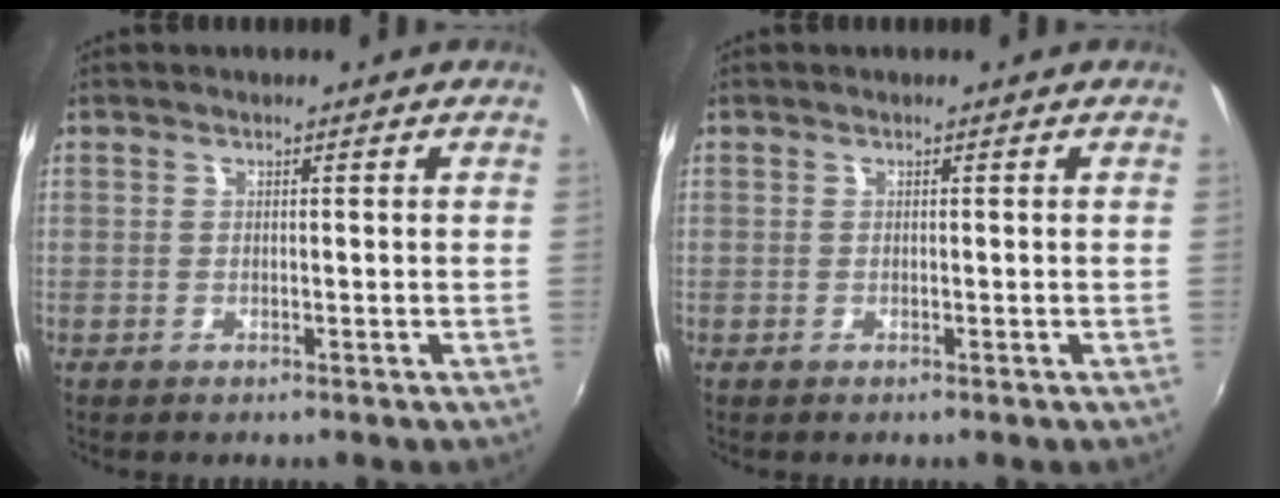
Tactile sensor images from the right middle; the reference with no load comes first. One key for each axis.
{"total": 0.0}